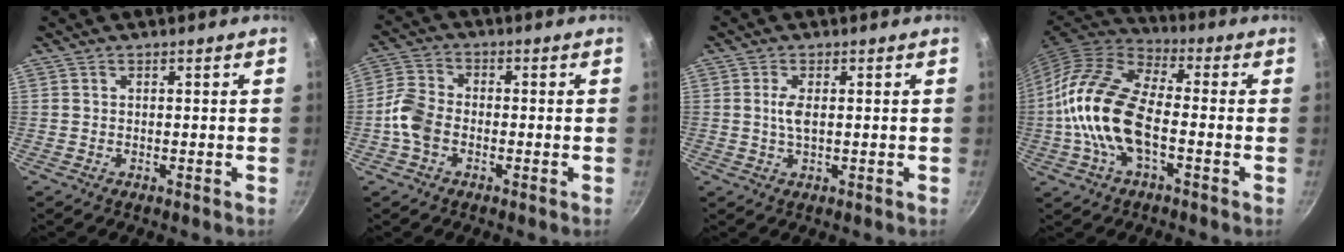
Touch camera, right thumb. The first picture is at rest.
{"total": 6.5, "force": [-2.0, 4.5, 4.2], "torque": [-0.084, 0.022, -0.053]}
{"total": 2.8, "force": [0.4, 1.0, 2.6], "torque": [-0.056, 0.001, 0.006]}
{"total": 17.3, "force": [-2.9, 8.7, 14.6], "torque": [-0.271, 0.034, -0.069]}